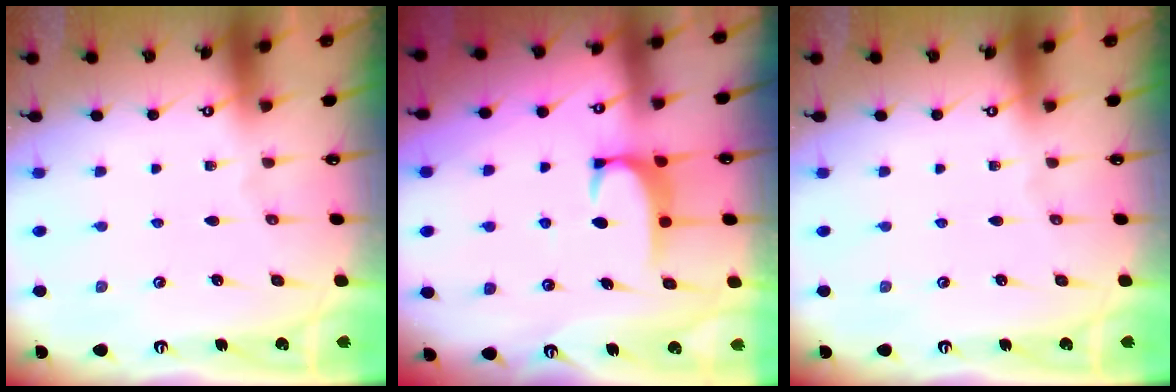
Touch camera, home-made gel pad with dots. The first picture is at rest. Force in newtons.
{"total": 2.0, "press": 1.9, "slide": 0.5}
{"total": 0.0}